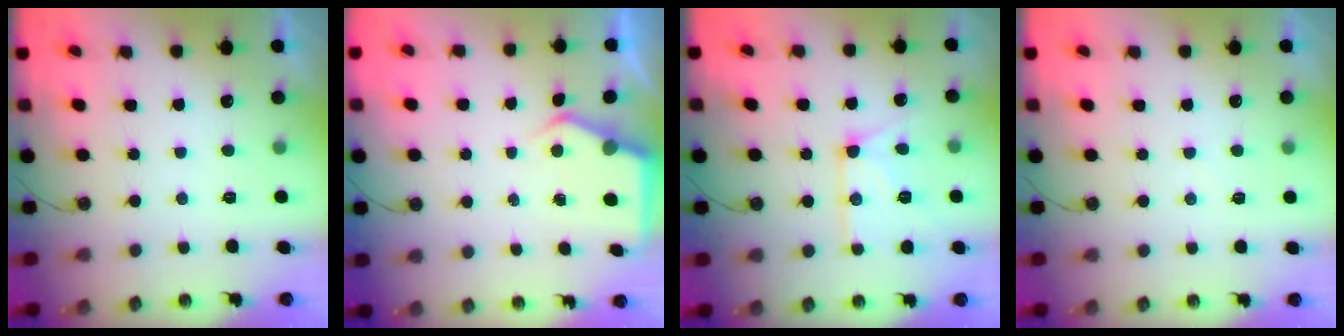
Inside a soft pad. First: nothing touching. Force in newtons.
{"total": 4.2, "press": 4.1, "slide": 0.5}
{"total": 12.6, "press": 12.6, "slide": 0.6}
{"total": 3.9, "press": 3.9, "slide": 0.5}